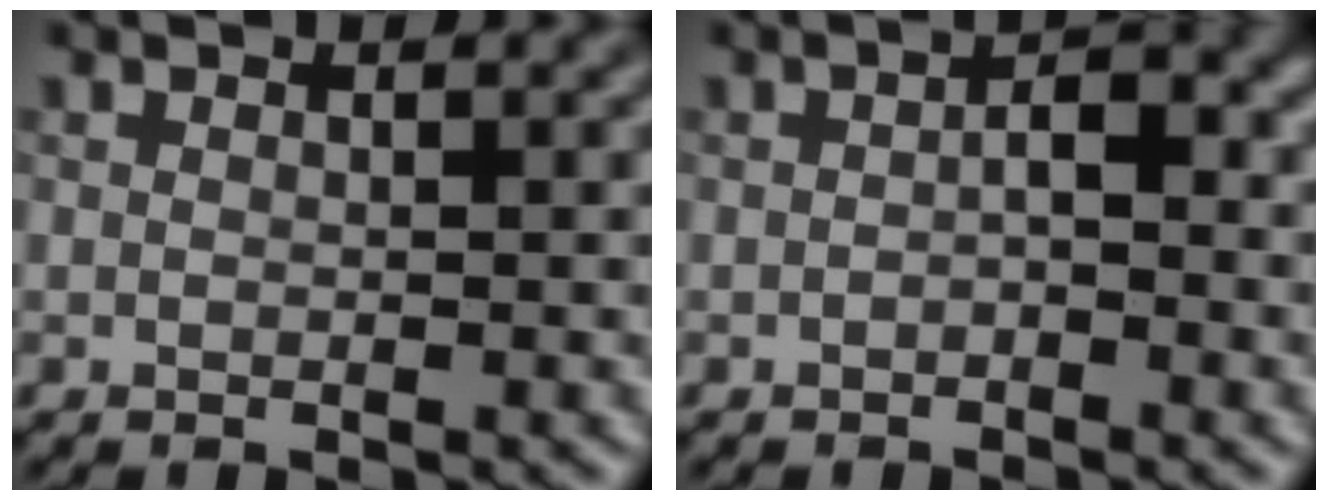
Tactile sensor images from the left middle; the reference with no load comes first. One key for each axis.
{"total": 2.0, "fx": -0.5, "fy": 0.8, "fz": 1.8, "tx": -0.031, "ty": 0.008, "tz": -0.013}